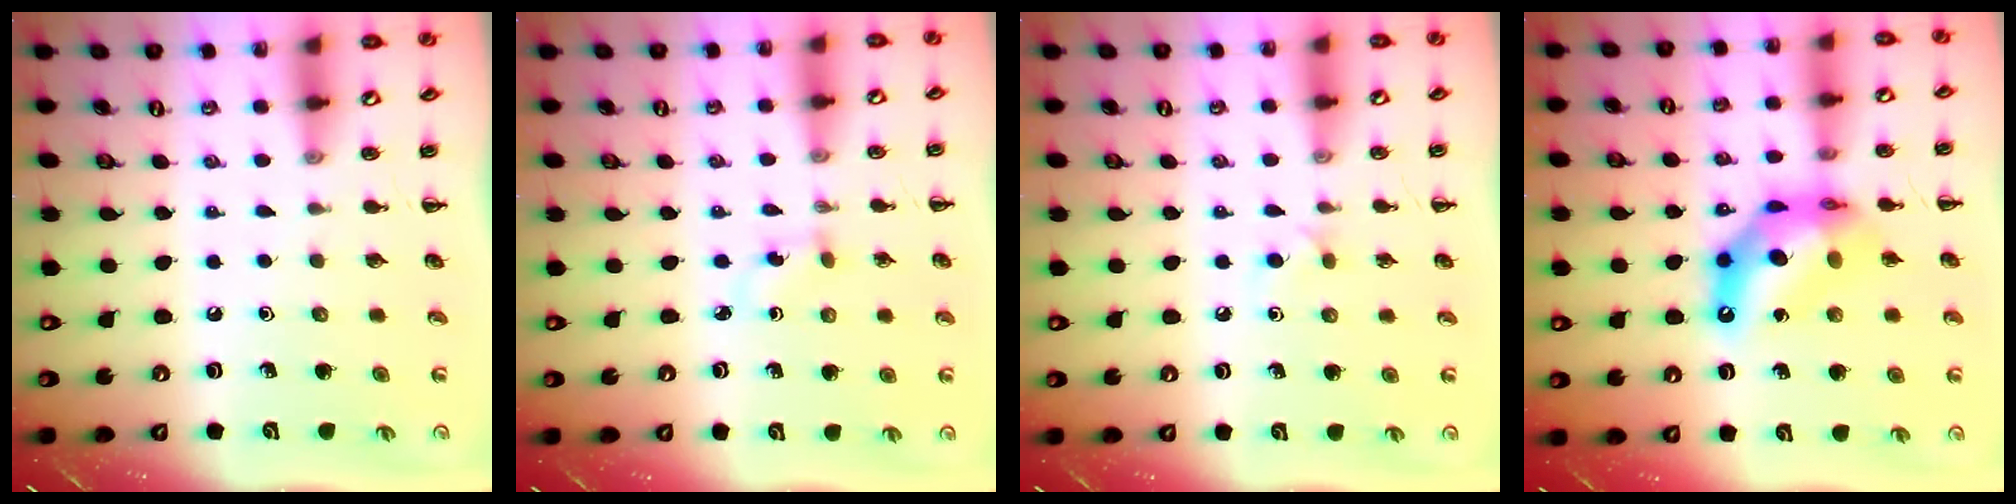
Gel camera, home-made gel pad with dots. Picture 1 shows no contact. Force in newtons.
{"total": 2.4, "press": 2.2, "slide": 0.9}
{"total": 4.3, "press": 4.1, "slide": 1.3}
{"total": 12.5, "press": 12.0, "slide": 3.5}